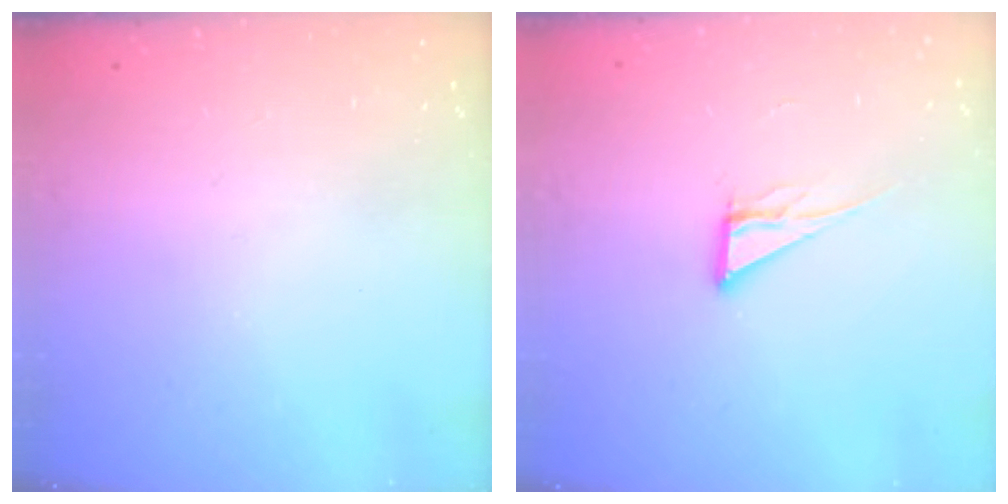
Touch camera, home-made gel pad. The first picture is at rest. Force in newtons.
{"total": 6.1, "press": 6.1, "slide": 0.3}